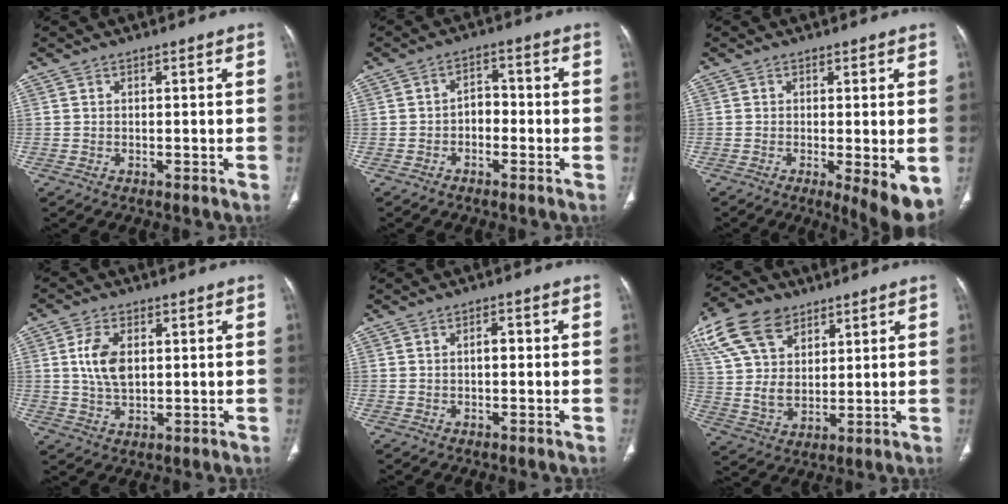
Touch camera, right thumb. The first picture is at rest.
{"total": 3.6, "force": [-1.2, 2.6, 2.2], "torque": [-0.015, 0.021, -0.030]}
{"total": 7.6, "force": [-1.9, 2.0, 7.1], "torque": [-0.100, -0.023, -0.027]}
{"total": 7.2, "force": [1.4, 4.3, 5.7], "torque": [-0.106, -0.006, 0.027]}
{"total": 1.6, "force": [-0.1, 0.9, 1.4], "torque": [-0.017, 0.006, -0.004]}
{"total": 16.6, "force": [8.8, 10.5, 9.4], "torque": [-0.179, -0.011, 0.172]}